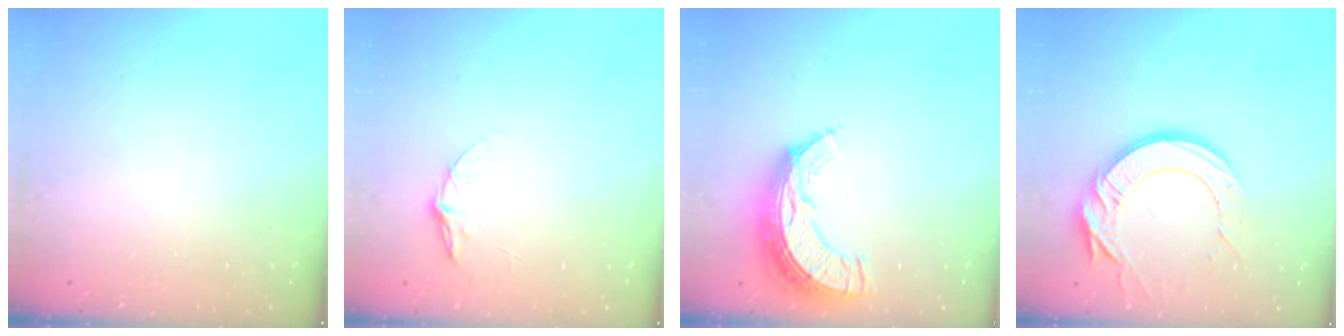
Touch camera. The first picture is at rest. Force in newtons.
{"total": 5.8, "press": 5.8, "slide": 0.5}
{"total": 10.5, "press": 10.4, "slide": 0.9}
{"total": 16.4, "press": 16.4, "slide": 1.2}